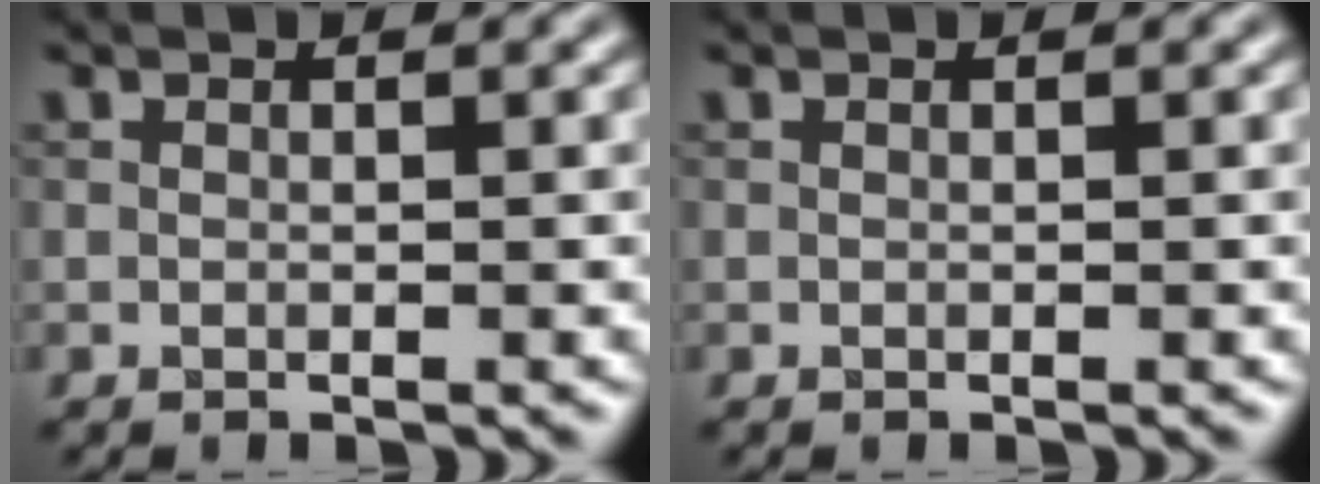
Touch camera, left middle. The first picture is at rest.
{"total": 0.0}